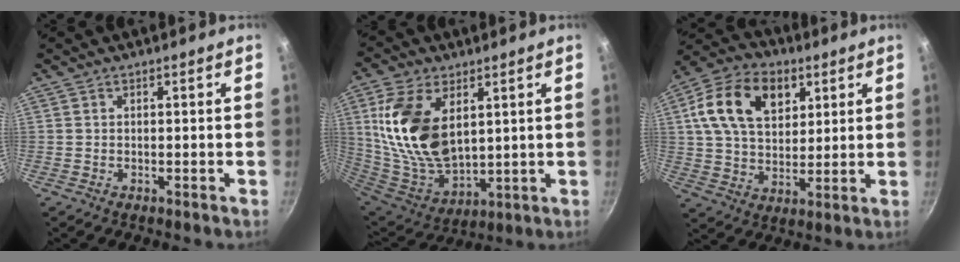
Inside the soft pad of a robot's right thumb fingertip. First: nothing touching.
{"total": 19.3, "force": [5.4, 11.4, 14.7], "torque": [-0.273, -0.035, 0.119]}
{"total": 17.2, "force": [6.0, 11.5, 11.3], "torque": [-0.176, -0.004, 0.095]}